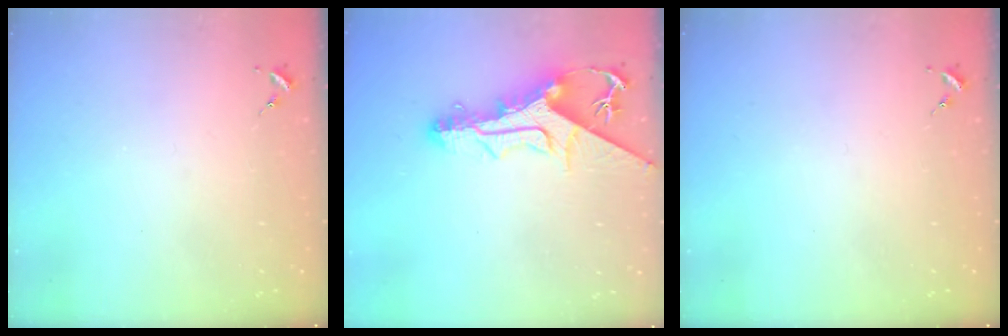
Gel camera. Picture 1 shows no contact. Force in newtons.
{"total": 13.4, "press": 13.4, "slide": 1.3}
{"total": 0.0}